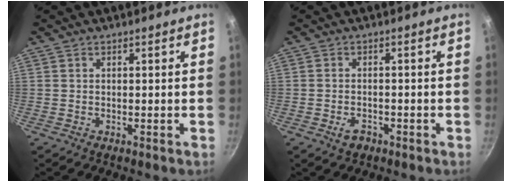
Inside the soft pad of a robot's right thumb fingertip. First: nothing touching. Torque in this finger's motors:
{"motor_torque": [-0.15, 0.16, -0.13, -0.04, 0.01]}